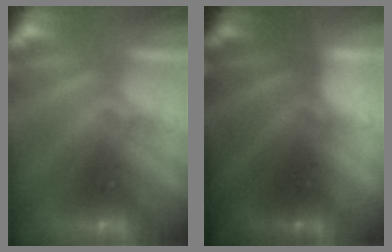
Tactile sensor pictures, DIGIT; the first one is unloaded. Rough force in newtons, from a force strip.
{"total": 1.9}